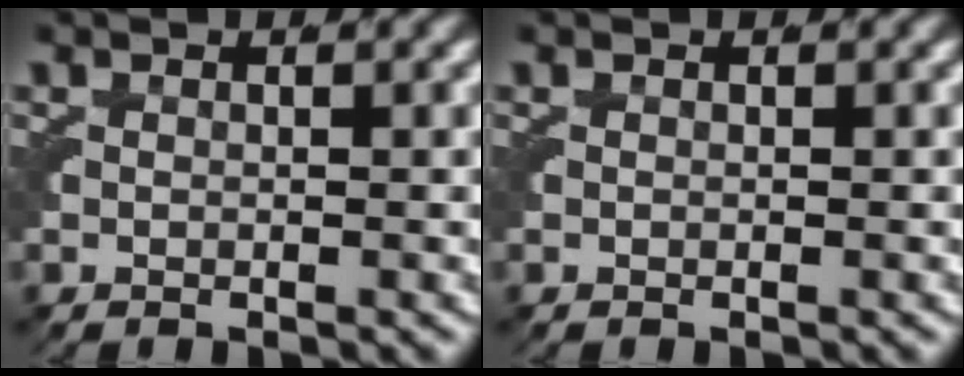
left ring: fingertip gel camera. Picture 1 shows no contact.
{"total": 0.0}